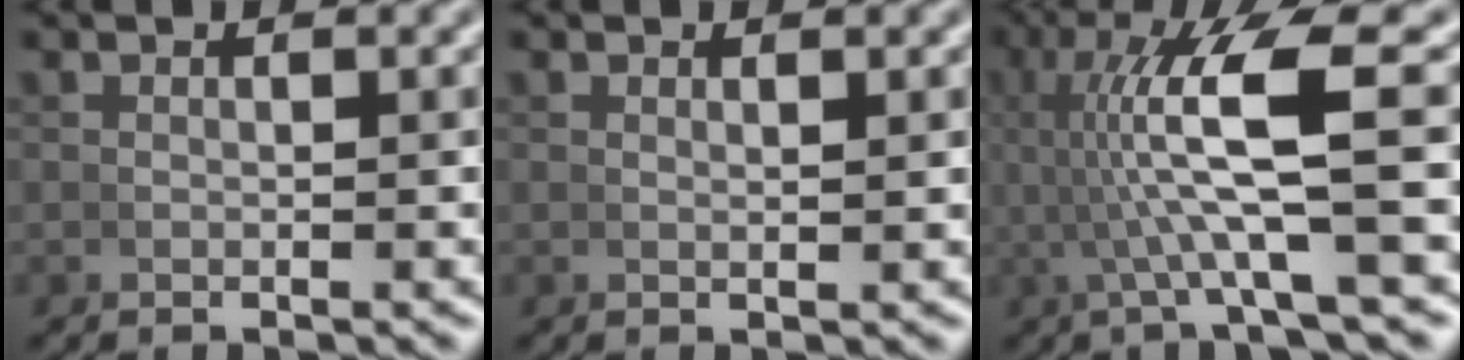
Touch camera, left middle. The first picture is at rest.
{"total": 0.6, "force": [0.5, -0.1, 0.3], "torque": [-0.004, -0.003, 0.012]}
{"total": 7.6, "force": [1.6, 1.2, 7.4], "torque": [-0.132, 0.013, 0.022]}